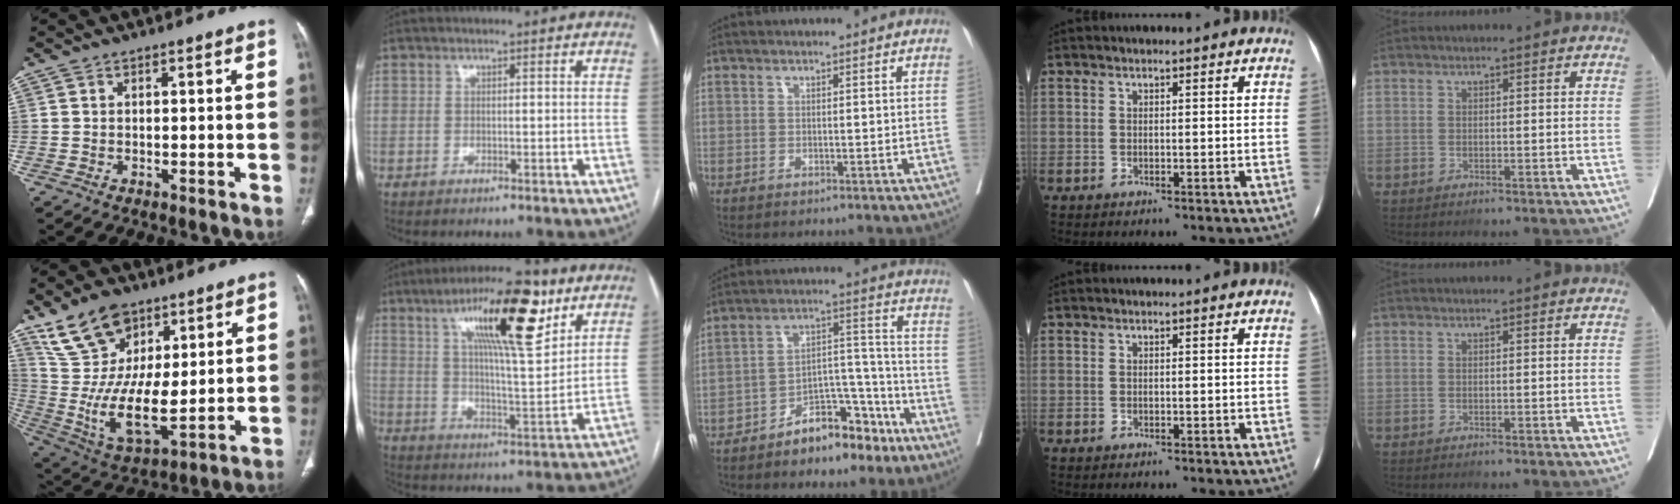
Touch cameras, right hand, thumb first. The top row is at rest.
{"thumb": {"total": 17.3, "force": [8.9, 9.5, 11.3], "torque": [-0.183, -0.044, 0.186]}, "index": {"total": 17.3, "force": [9.0, 3.0, 14.5], "torque": [-0.234, 0.008, 0.144]}, "middle": {"total": 10.9, "force": [-7.8, 4.9, 5.8], "torque": [-0.090, 0.035, -0.127]}}